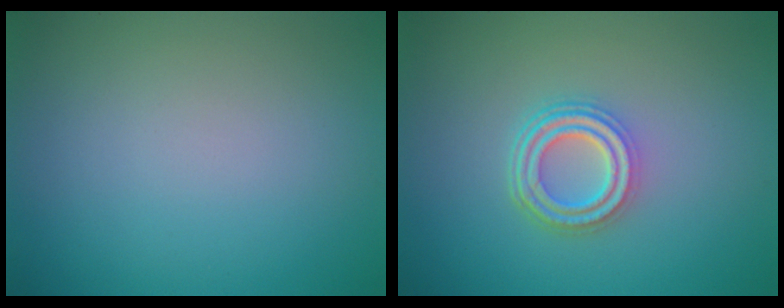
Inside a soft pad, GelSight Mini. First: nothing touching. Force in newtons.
{"total": 4.0, "press": 3.1, "slide": 2.5}